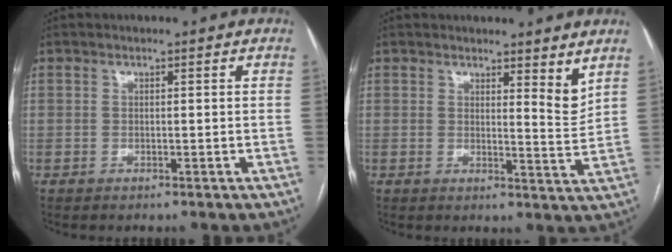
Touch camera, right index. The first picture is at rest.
{"total": 4.1, "force": [3.1, 0.6, 2.5], "torque": [-0.033, -0.029, 0.040]}